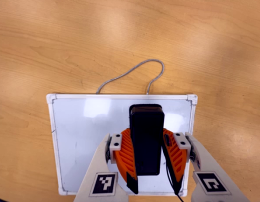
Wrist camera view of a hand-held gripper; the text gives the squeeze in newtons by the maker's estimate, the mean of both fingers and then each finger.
{"total": 7.9, "left": 6.3, "right": 9.6}